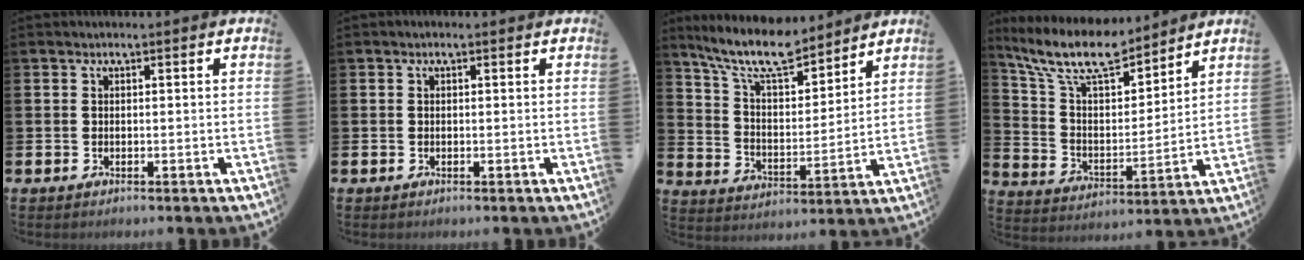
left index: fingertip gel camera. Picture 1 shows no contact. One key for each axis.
{"total": 0.0}
{"total": 10.4, "fx": 9.1, "fy": 2.5, "fz": 4.4, "tx": -0.118, "ty": -0.047, "tz": 0.161}
{"total": 11.4, "fx": 9.9, "fy": 3.0, "fz": 4.7, "tx": -0.132, "ty": -0.055, "tz": 0.175}